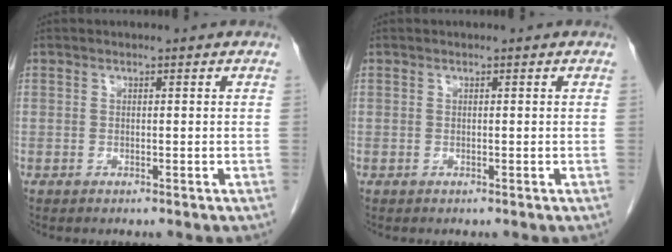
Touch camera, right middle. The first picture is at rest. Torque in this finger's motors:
{"motor_torque": [0.00, 0.00, 0.00, 0.00]}